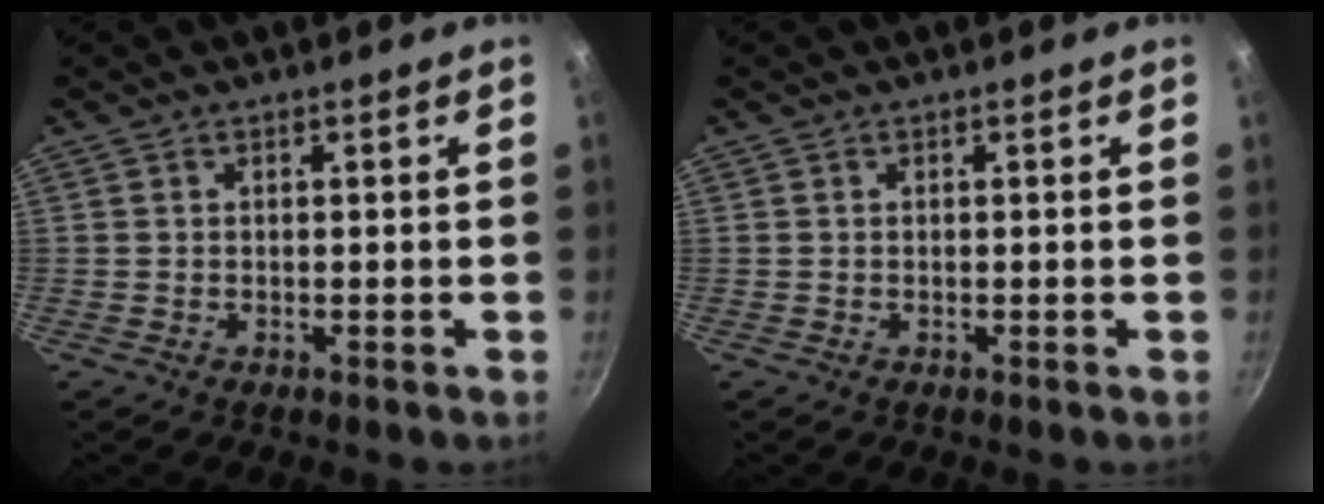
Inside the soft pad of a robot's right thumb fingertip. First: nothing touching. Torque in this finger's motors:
{"motor_torque": [-0.37, -0.37, -0.12, 0.12, 0.00]}